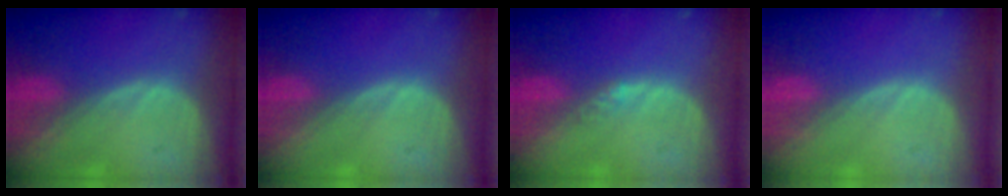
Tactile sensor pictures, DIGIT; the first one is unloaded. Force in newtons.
{"total": 0.0}
{"total": 1.4, "press": 1.1, "slide": 0.8}
{"total": 0.0}